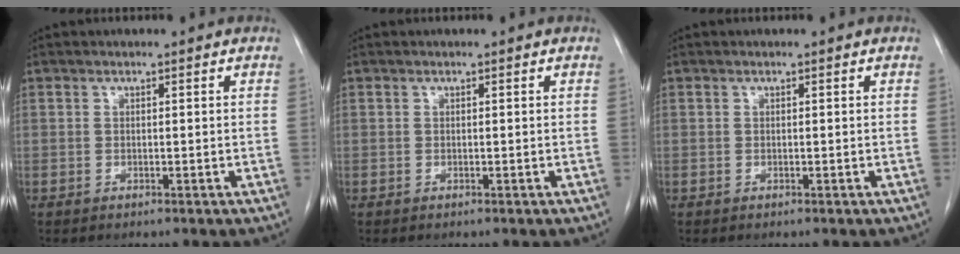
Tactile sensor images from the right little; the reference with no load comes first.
{"total": 0.0}
{"total": 0.0}